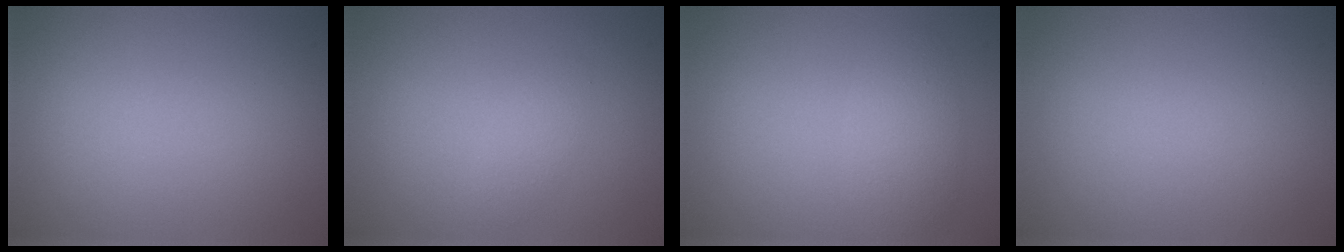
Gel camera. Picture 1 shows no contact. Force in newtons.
{"total": 1.1, "press": 1.1, "slide": 0.1}
{"total": 2.6, "press": 2.6, "slide": 0.1}
{"total": 0.0}